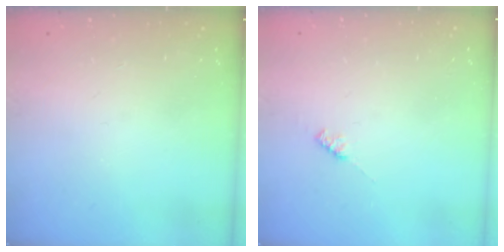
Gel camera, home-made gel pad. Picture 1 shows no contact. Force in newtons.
{"total": 2.2, "press": 2.2, "slide": 0.4}